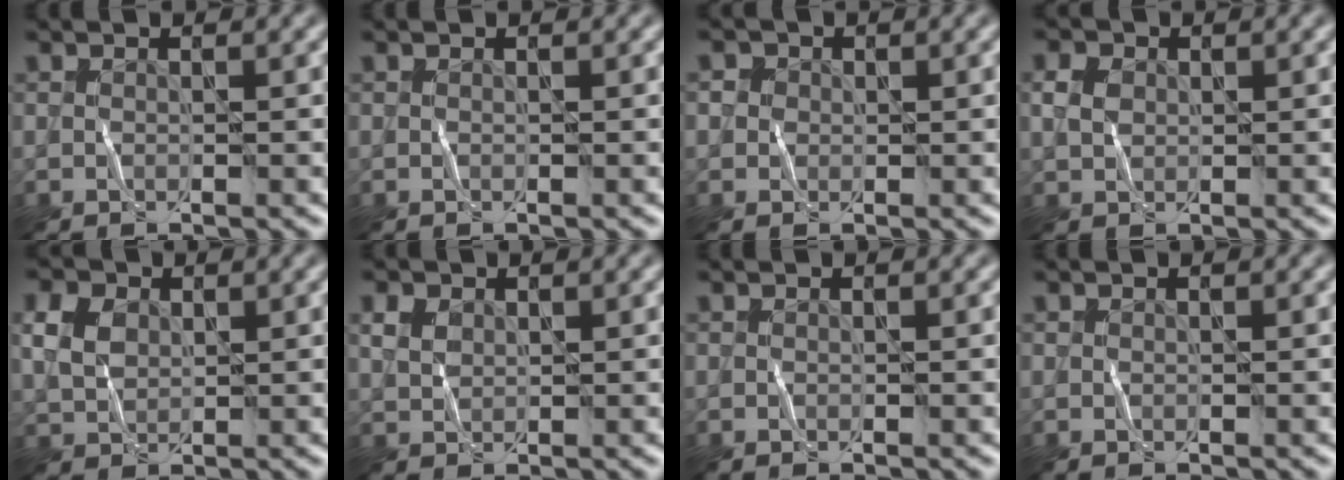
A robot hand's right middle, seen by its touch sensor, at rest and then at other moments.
{"total": 0.0}
{"total": 1.5, "force": [0.5, 1.3, 0.2], "torque": [0.004, 0.006, -0.010]}
{"total": 1.8, "force": [0.8, 1.5, 0.7], "torque": [-0.028, 0.006, 0.014]}
{"total": 2.8, "force": [1.2, 2.2, 1.3], "torque": [-0.047, 0.007, 0.024]}
{"total": 1.3, "force": [0.9, 0.9, 0.3], "torque": [-0.019, 0.003, 0.021]}
{"total": 0.0}
{"total": 0.0}